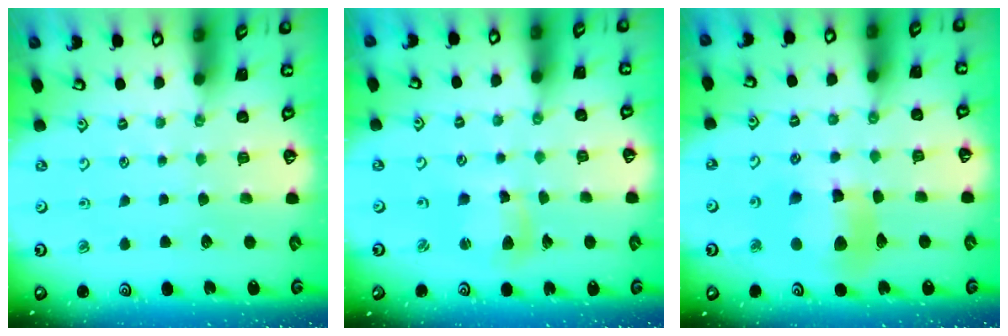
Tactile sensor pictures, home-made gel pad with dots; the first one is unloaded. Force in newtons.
{"total": 5.9, "press": 5.8, "slide": 0.6}
{"total": 12.1, "press": 12.0, "slide": 1.6}